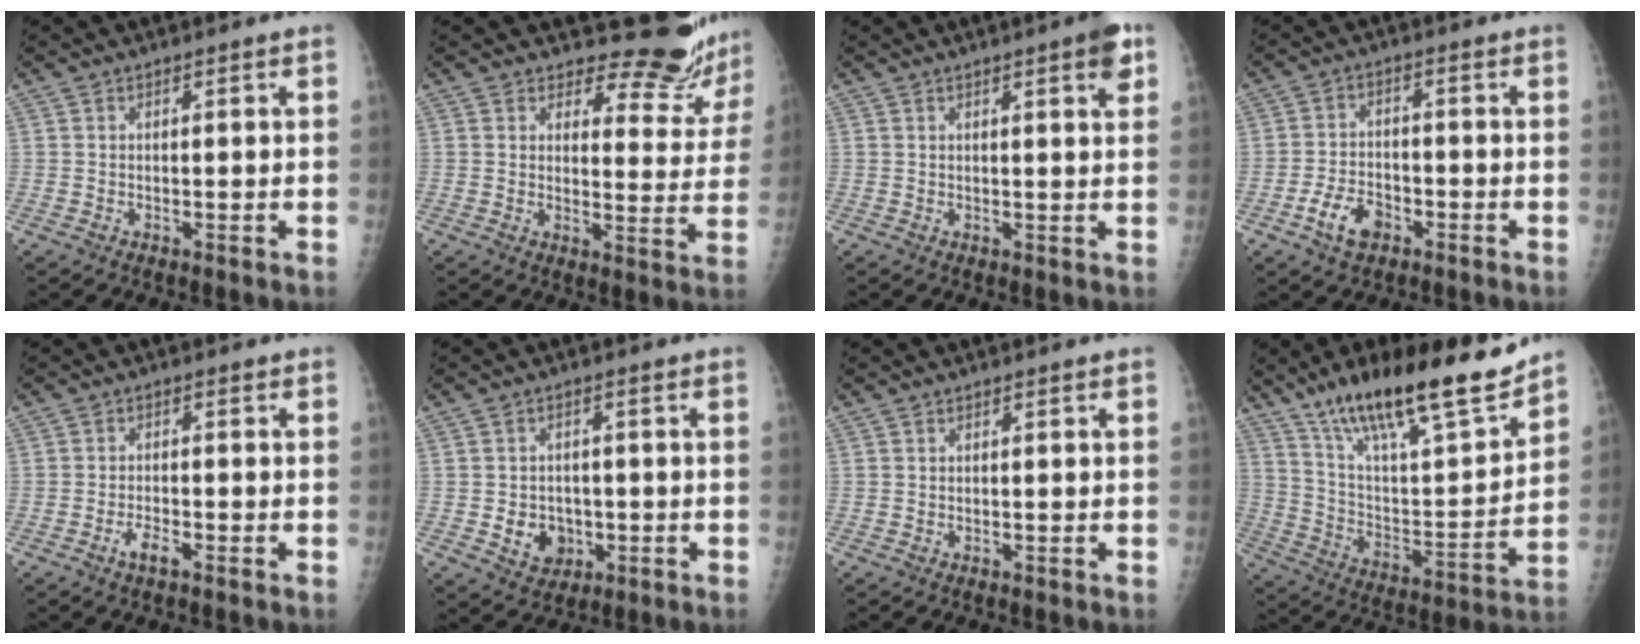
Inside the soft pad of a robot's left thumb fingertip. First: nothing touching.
{"total": 10.9, "force": [10.6, 2.4, 0.6], "torque": [0.026, -0.117, 0.114]}
{"total": 4.4, "force": [2.3, 0.7, 3.7], "torque": [-0.041, -0.007, 0.026]}
{"total": 6.6, "force": [-3.3, 4.2, 3.8], "torque": [-0.060, 0.019, -0.058]}
{"total": 2.8, "force": [-1.7, 1.0, 1.9], "torque": [-0.038, 0.007, -0.033]}
{"total": 6.1, "force": [-1.1, 5.2, 2.9], "torque": [-0.018, 0.006, -0.009]}
{"total": 0.0}
{"total": 24.3, "force": [17.9, 5.7, 15.4], "torque": [-0.226, -0.075, 0.305]}